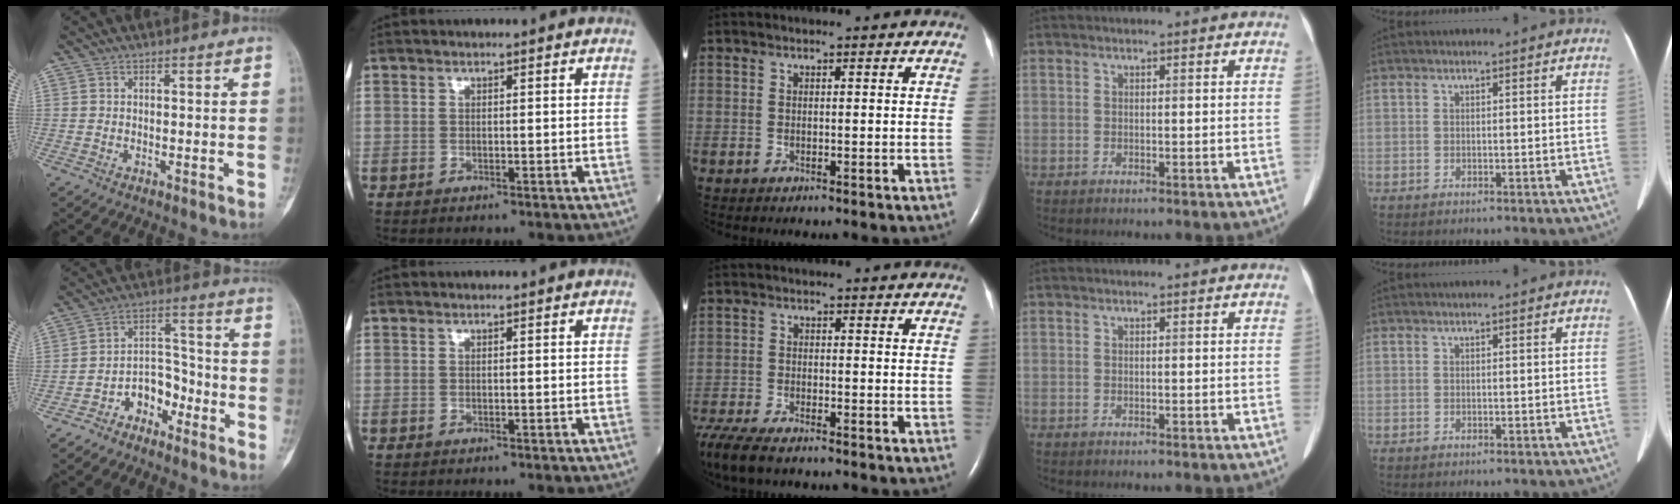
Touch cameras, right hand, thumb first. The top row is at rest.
{"thumb": {"total": 7.5, "force": [-4.7, 5.1, 3.1], "torque": [-0.019, 0.070, -0.090]}, "middle": {"total": 10.3, "force": [-8.4, 2.5, 5.5], "torque": [-0.110, -0.021, -0.143]}}